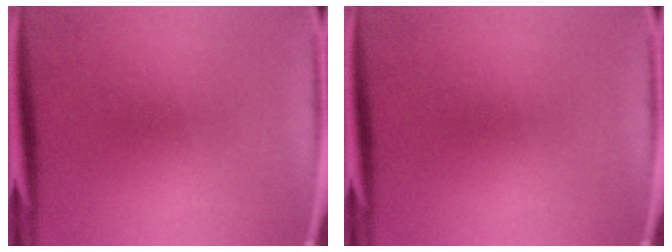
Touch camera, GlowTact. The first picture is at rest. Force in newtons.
{"total": 0.0}